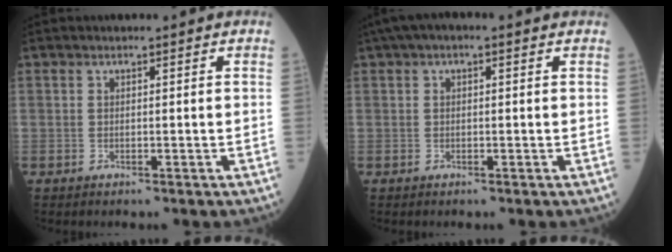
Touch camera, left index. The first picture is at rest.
{"total": 3.9, "force": [2.2, 1.5, 2.8], "torque": [-0.056, 0.033, 0.032]}